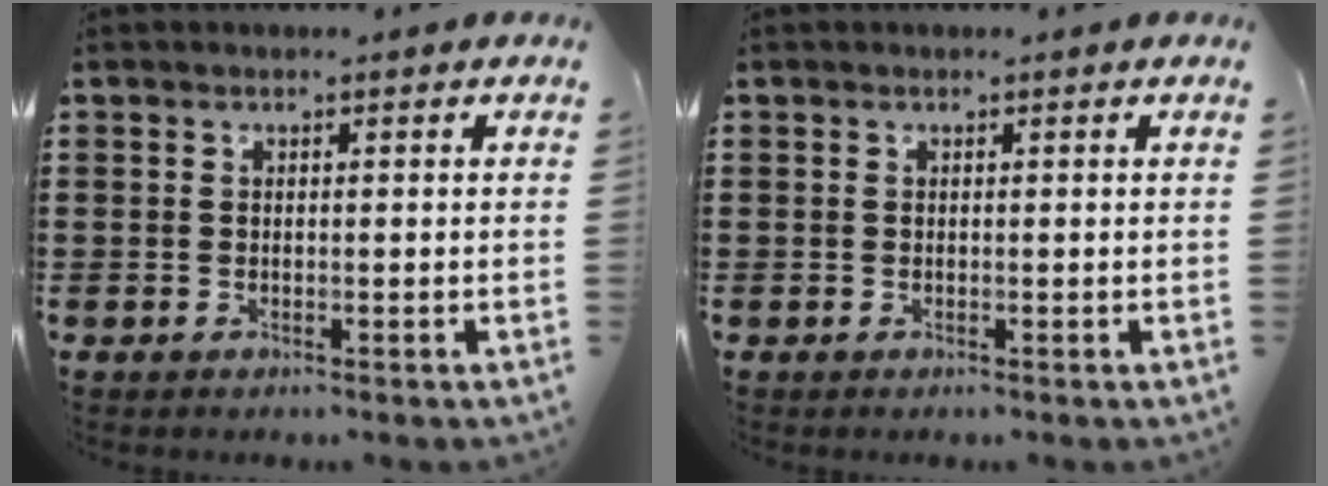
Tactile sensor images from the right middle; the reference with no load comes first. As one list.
[{"total": 0.0}]